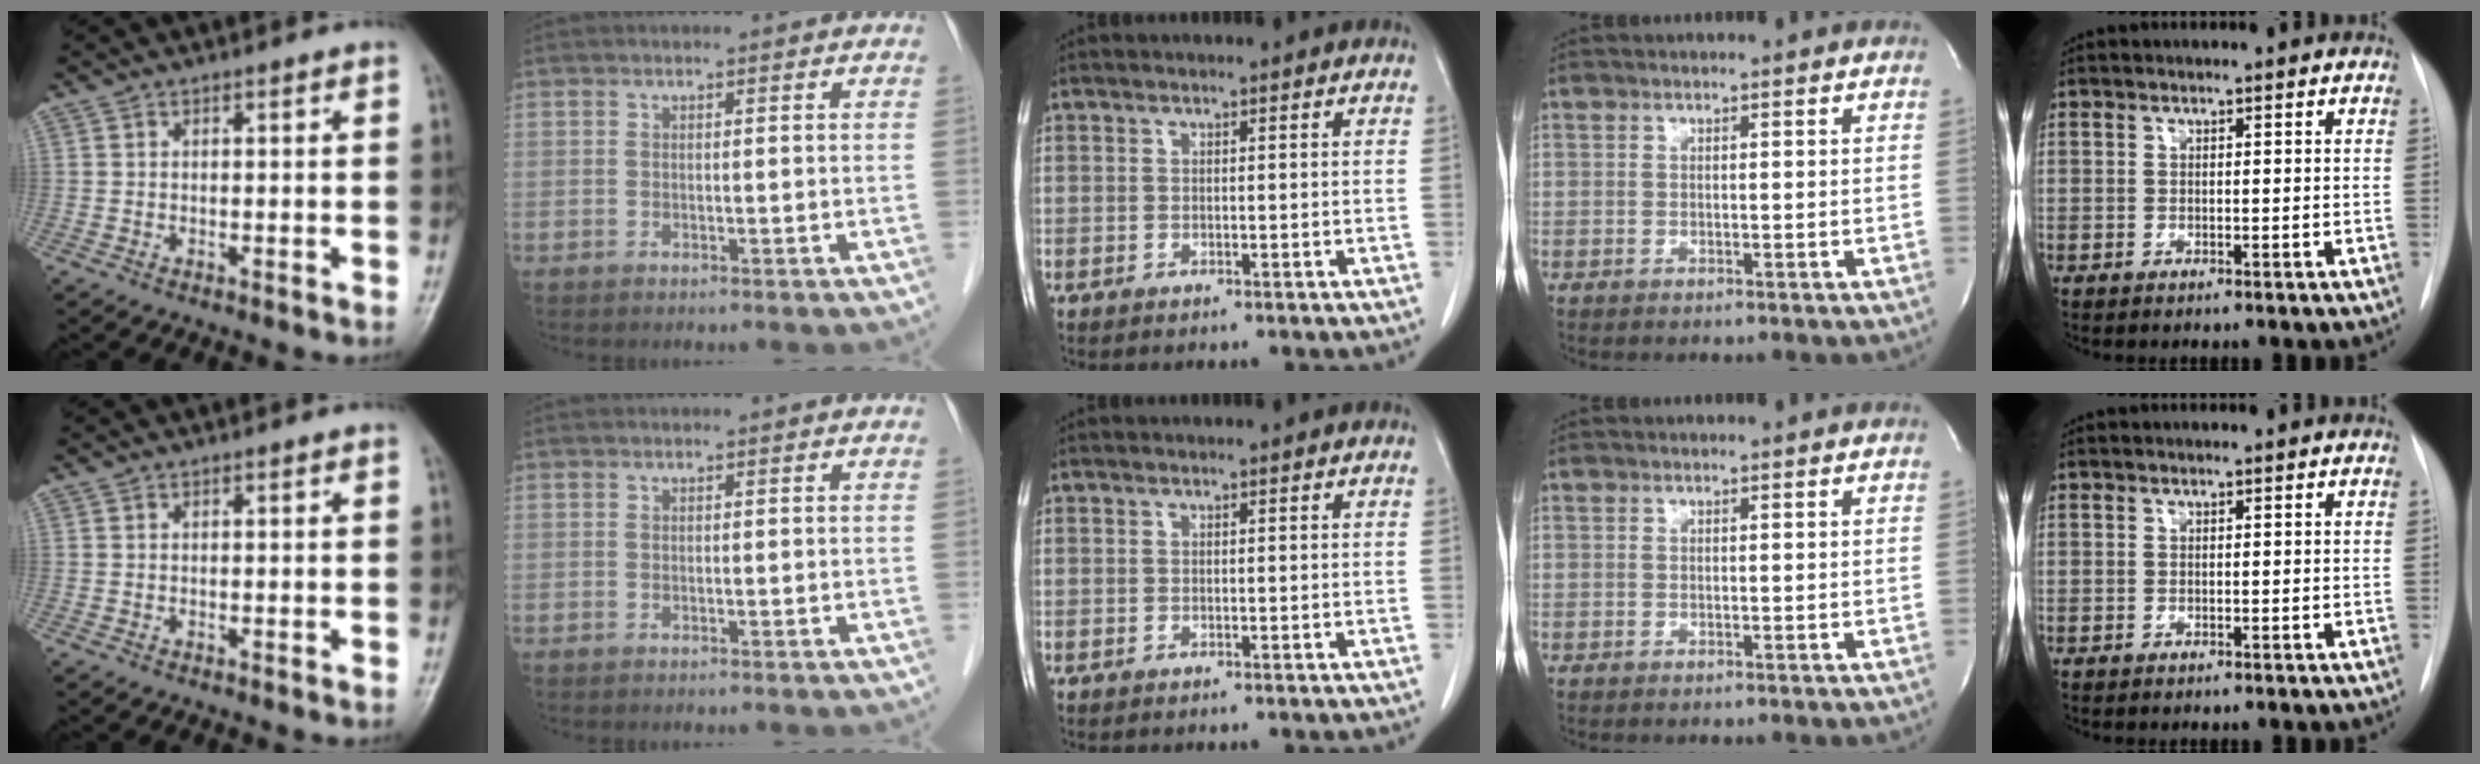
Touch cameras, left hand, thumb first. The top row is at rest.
{}